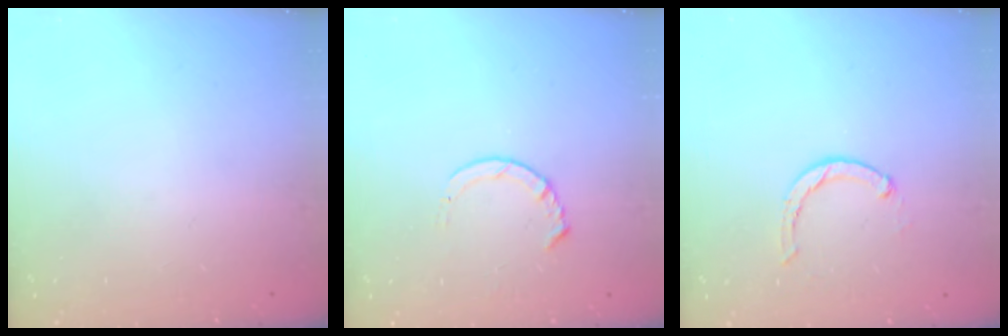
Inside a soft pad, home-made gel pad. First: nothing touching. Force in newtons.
{"total": 4.6, "press": 4.6, "slide": 0.5}
{"total": 1.7, "press": 1.6, "slide": 0.3}